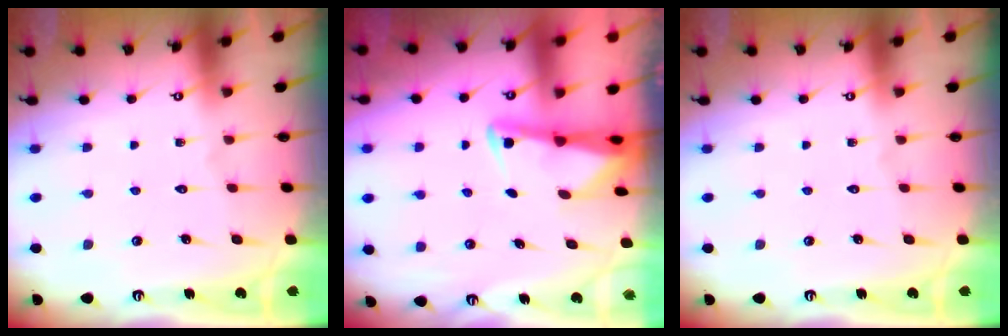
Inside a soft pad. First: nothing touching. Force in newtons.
{"total": 2.3, "press": 2.2, "slide": 0.3}
{"total": 0.0}